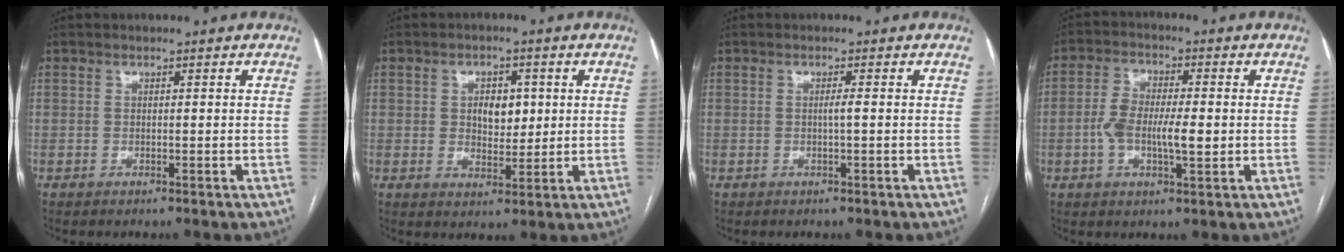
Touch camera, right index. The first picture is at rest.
{"total": 5.1, "force": [1.0, 3.2, 3.8], "torque": [-0.054, 0.004, 0.022]}
{"total": 1.0, "force": [-0.1, -0.2, 1.0], "torque": [-0.017, 0.001, -0.003]}
{"total": 7.8, "force": [-0.9, 2.7, 7.2], "torque": [-0.140, 0.010, -0.016]}